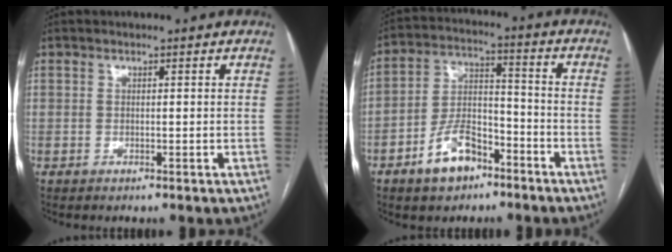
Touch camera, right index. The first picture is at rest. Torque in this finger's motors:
{"motor_torque": [0.26, -0.59, 0.11, -0.03]}